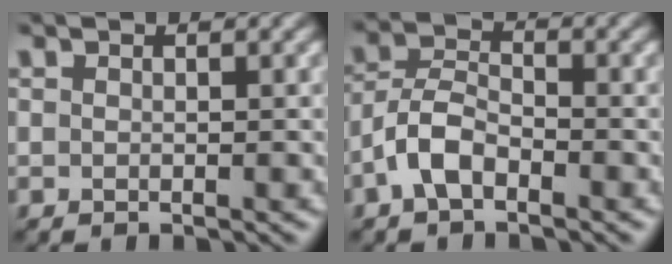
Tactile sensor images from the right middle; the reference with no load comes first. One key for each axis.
{"total": 3.6, "fx": -2.0, "fy": 1.8, "fz": 2.4, "tx": -0.047, "ty": 0.012, "tz": -0.048}